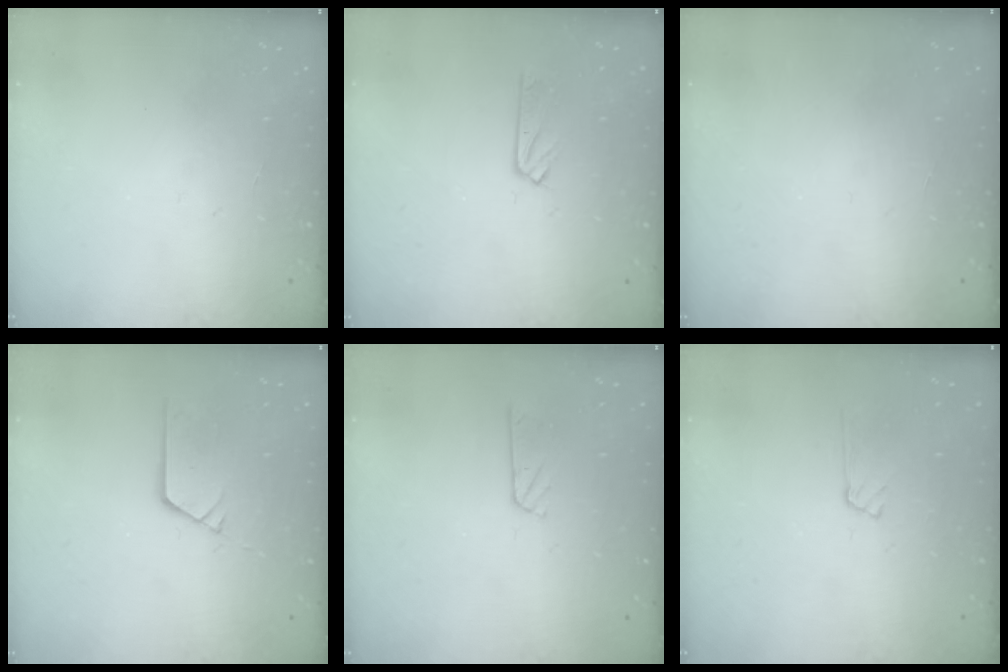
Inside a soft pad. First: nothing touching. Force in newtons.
{"total": 2.6, "press": 2.5, "slide": 0.3}
{"total": 0.0}
{"total": 3.7, "press": 3.7, "slide": 0.3}
{"total": 2.8, "press": 2.8, "slide": 0.2}
{"total": 4.7, "press": 4.6, "slide": 0.5}